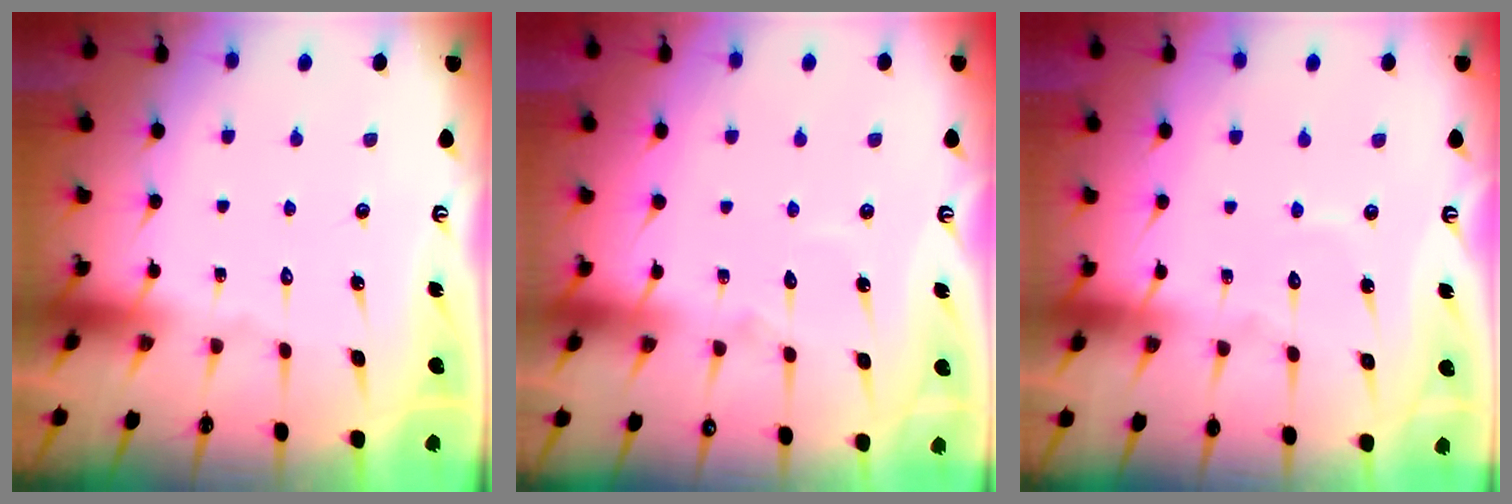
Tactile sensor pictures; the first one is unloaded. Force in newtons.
{"total": 4.2, "press": 4.2, "slide": 0.4}
{"total": 4.3, "press": 4.3, "slide": 0.3}